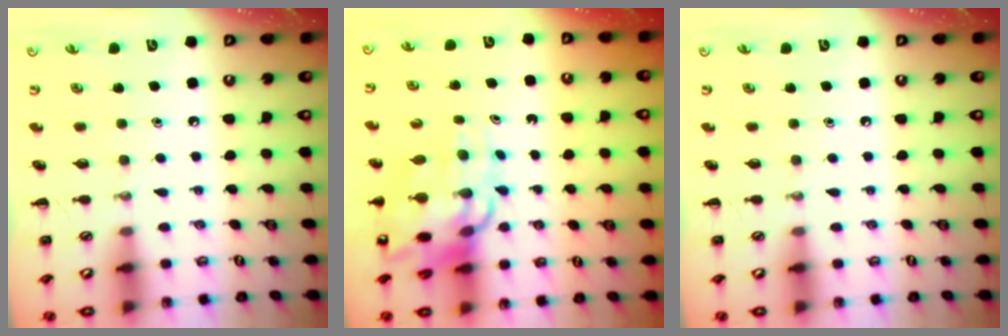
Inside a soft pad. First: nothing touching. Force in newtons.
{"total": 13.5, "press": 12.9, "slide": 3.9}
{"total": 0.0}